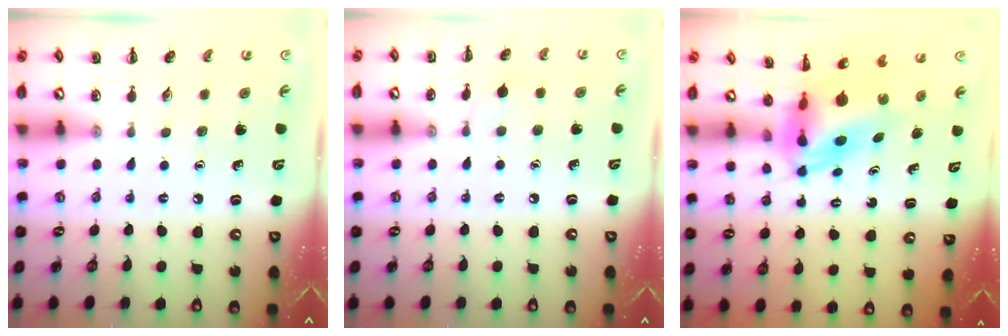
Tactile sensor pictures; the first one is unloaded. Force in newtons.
{"total": 4.7, "press": 4.4, "slide": 1.8}
{"total": 6.0, "press": 5.7, "slide": 1.9}